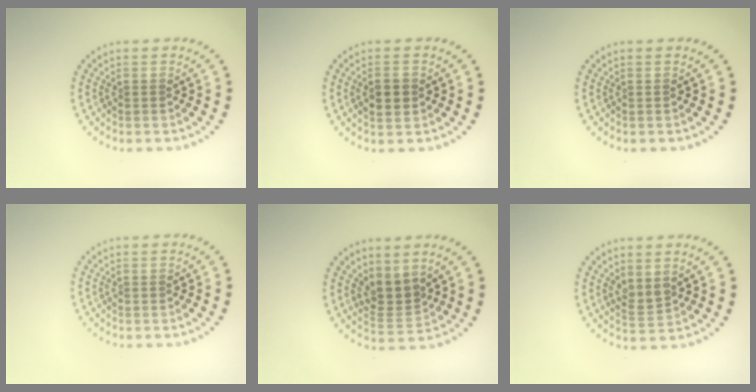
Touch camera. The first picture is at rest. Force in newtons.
{"total": 2.5, "press": 2.5, "slide": 0.2}
{"total": 0.0}
{"total": 0.0}
{"total": 2.8, "press": 2.1, "slide": 1.9}
{"total": 1.6, "press": 1.4, "slide": 0.9}